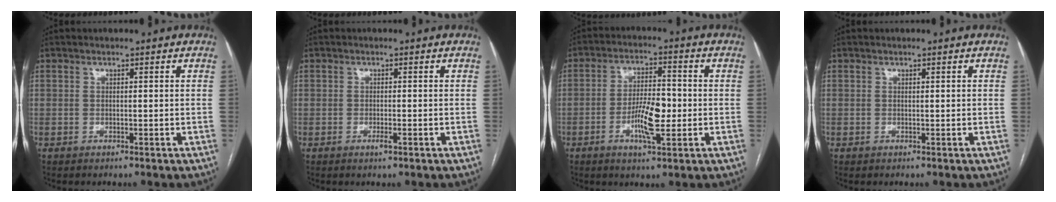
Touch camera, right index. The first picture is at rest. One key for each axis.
{"total": 1.1, "fx": -0.5, "fy": 0.3, "fz": 0.9, "tx": -0.014, "ty": 0.000, "tz": -0.007}
{"total": 7.6, "fx": -1.8, "fy": 2.1, "fz": 7.1, "tx": -0.132, "ty": 0.005, "tz": -0.032}
{"total": 0.0}